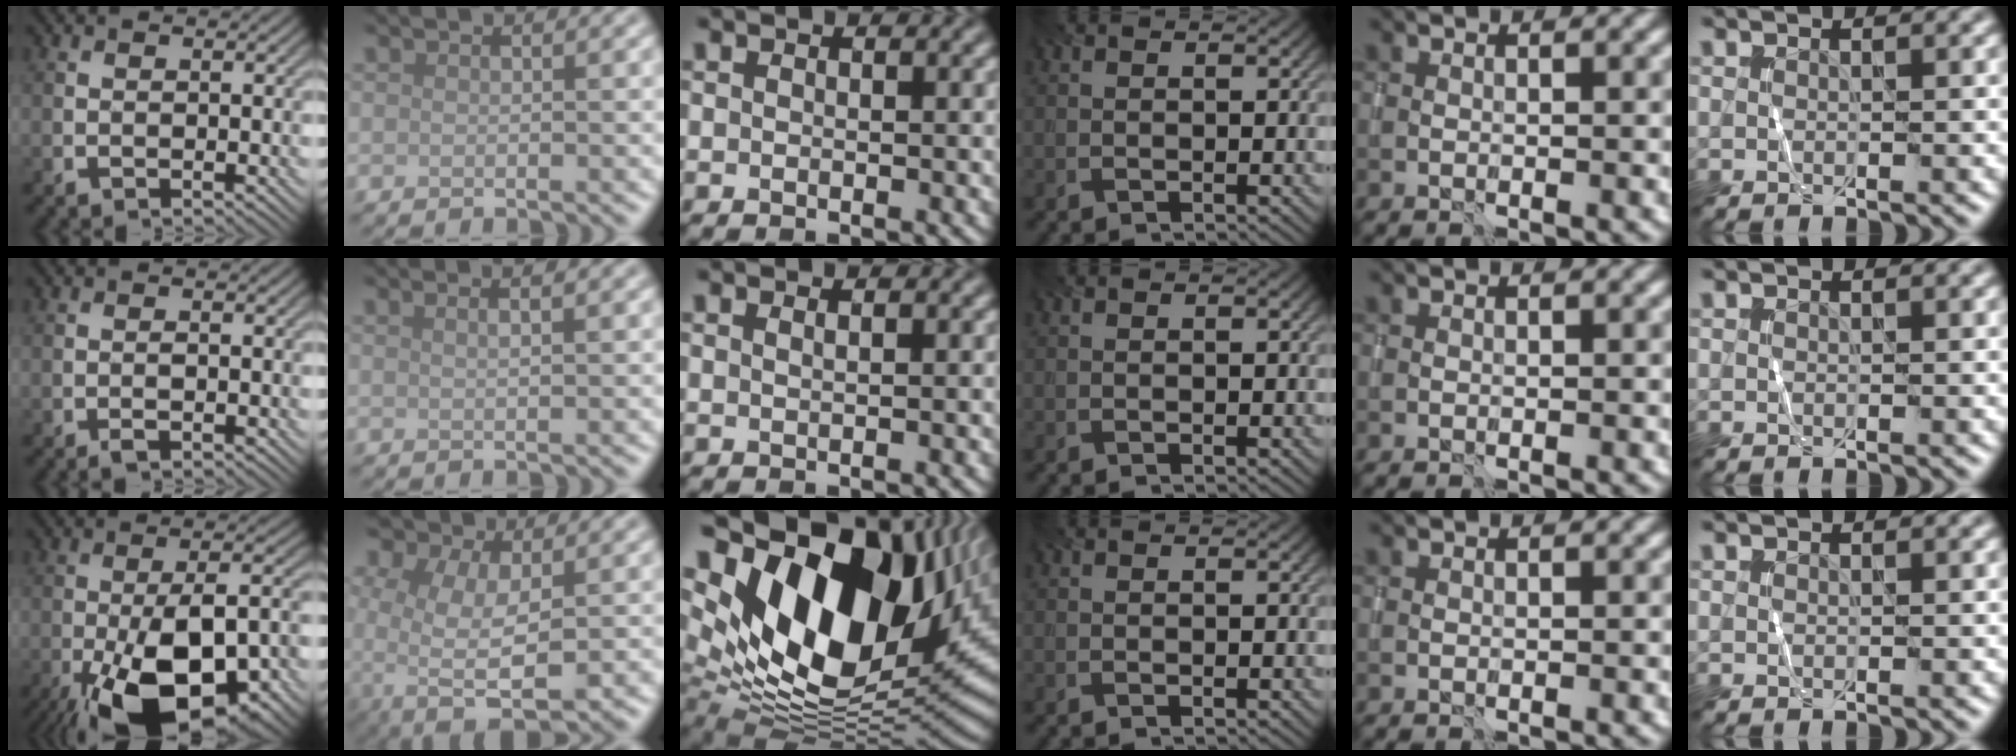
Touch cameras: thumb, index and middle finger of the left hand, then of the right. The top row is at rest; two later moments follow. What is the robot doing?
{"motion": "wrap", "object": "sponge"}